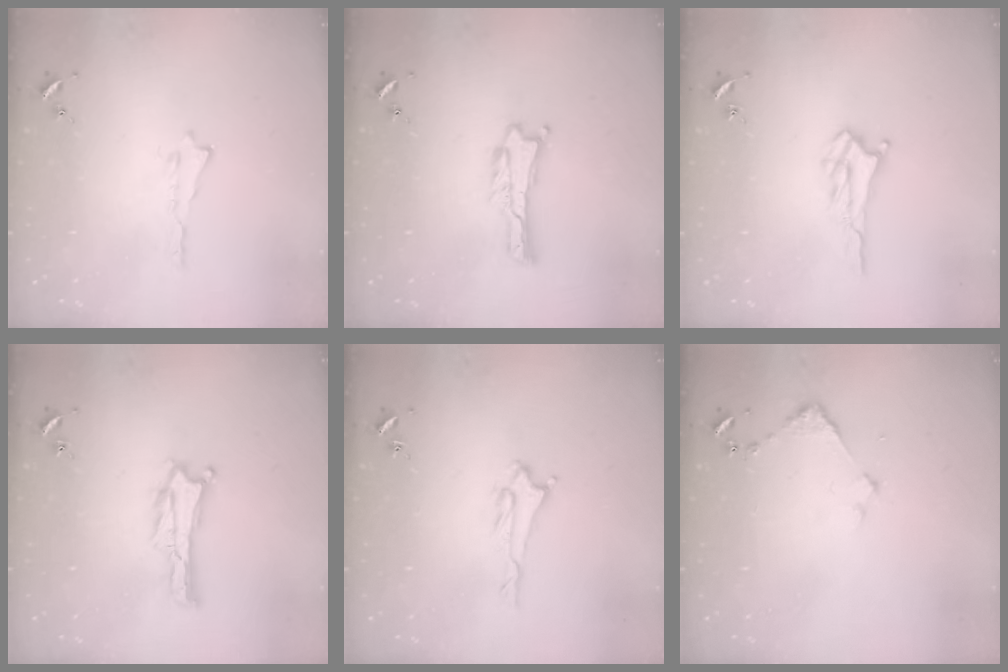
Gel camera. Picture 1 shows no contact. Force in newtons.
{"total": 0.0}
{"total": 1.7, "press": 1.7, "slide": 0.2}
{"total": 0.0}
{"total": 1.7, "press": 1.7, "slide": 0.3}
{"total": 2.9, "press": 2.9, "slide": 0.3}